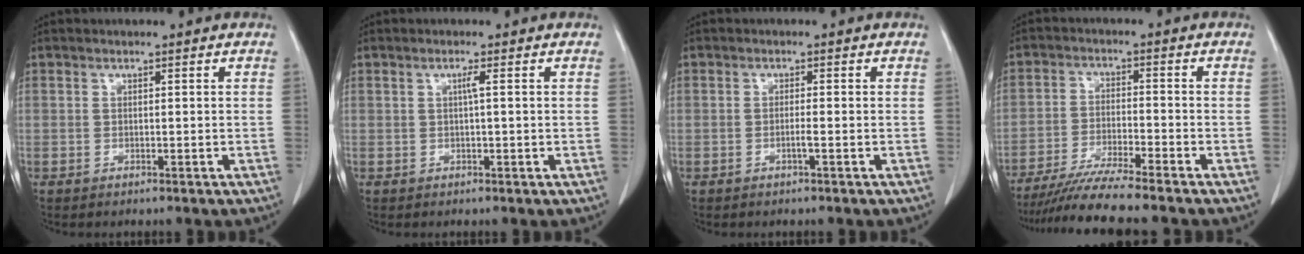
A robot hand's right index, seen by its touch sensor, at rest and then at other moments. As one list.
[{"total": 1.3, "force": [0.3, -0.2, 1.2], "torque": [-0.021, 0.002, 0.005]}, {"total": 1.1, "force": [-0.5, -0.2, 1.0], "torque": [-0.017, 0.001, -0.009]}, {"total": 8.3, "force": [-7.3, -1.6, 3.6], "torque": [-0.058, -0.025, -0.132]}]